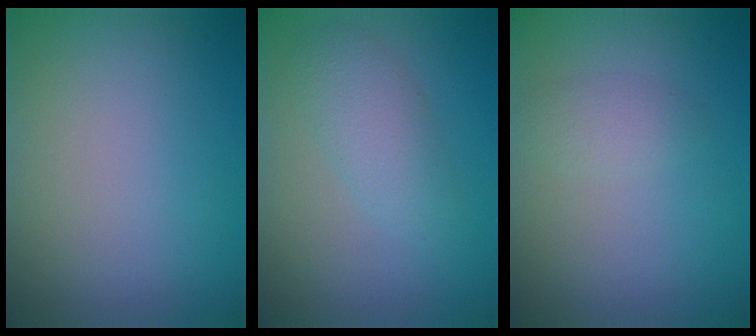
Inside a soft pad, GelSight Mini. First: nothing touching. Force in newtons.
{"total": 2.8, "press": 2.8, "slide": 0.1}
{"total": 1.5, "press": 1.5, "slide": 0.0}